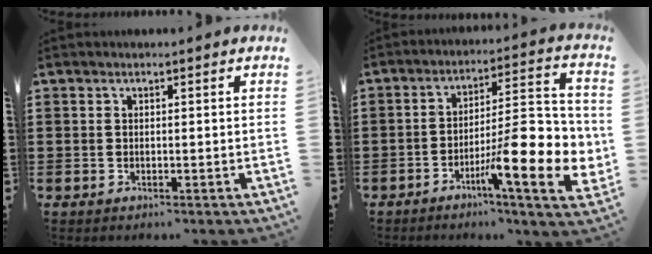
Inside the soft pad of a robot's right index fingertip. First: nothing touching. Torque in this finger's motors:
{"motor_torque": [1.21, -0.93, 0.49, 0.21]}